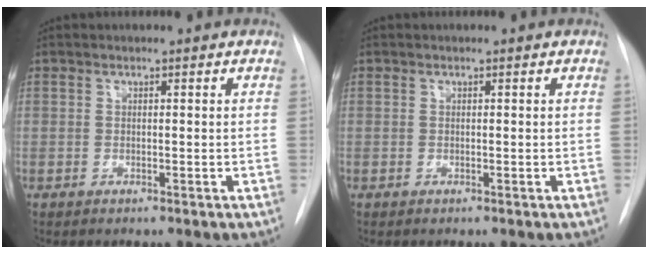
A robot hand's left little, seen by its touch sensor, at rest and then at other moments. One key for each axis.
{"total": 0.0}